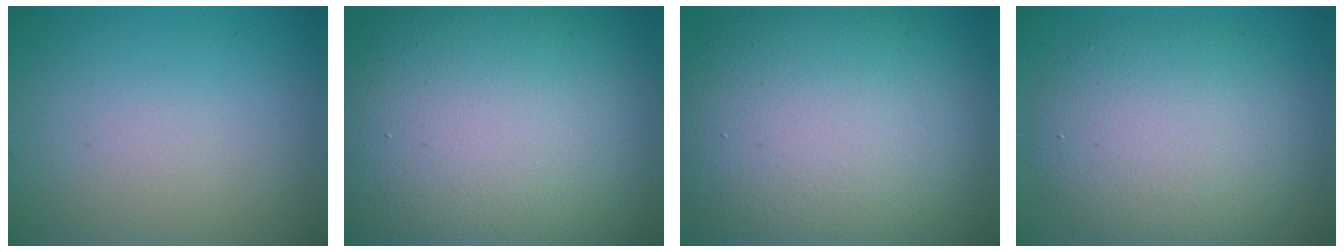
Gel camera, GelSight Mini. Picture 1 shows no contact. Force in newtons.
{"total": 17.6, "press": 17.6, "slide": 1.0}
{"total": 14.9, "press": 14.9, "slide": 1.0}
{"total": 7.4, "press": 7.4, "slide": 0.3}